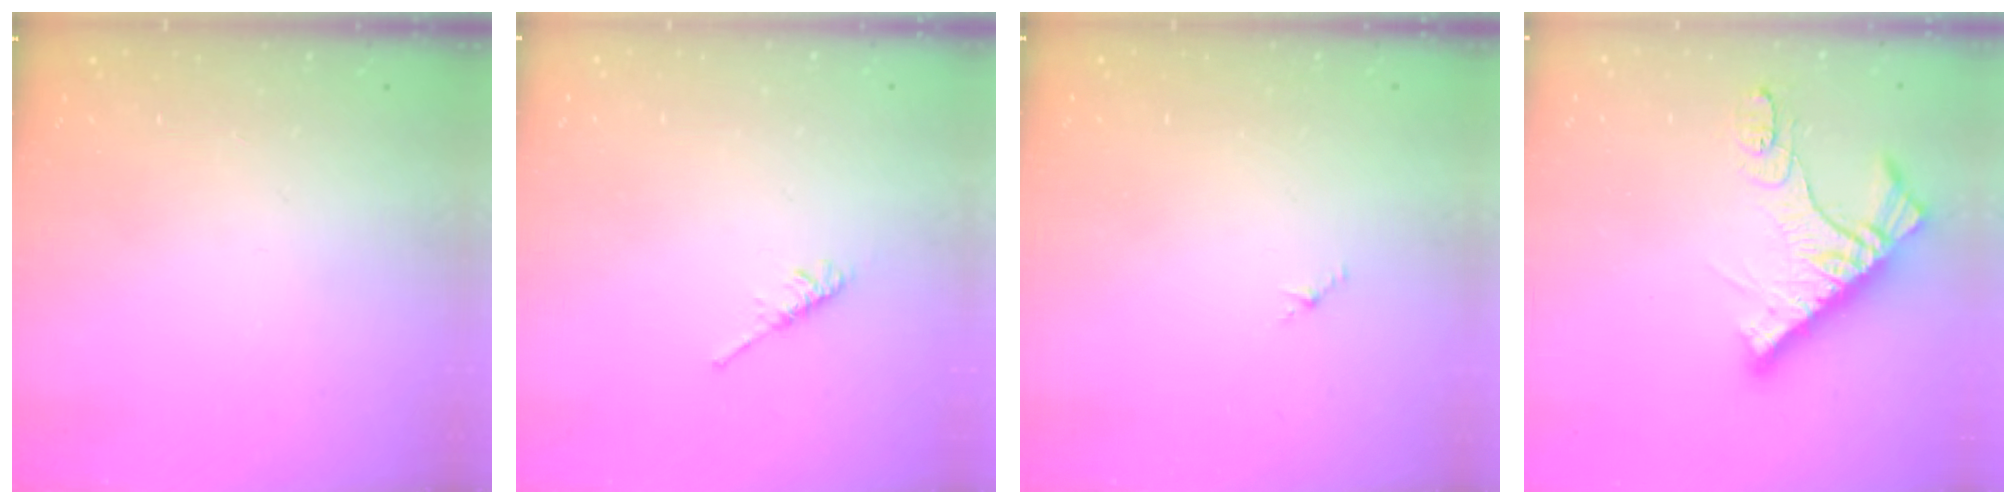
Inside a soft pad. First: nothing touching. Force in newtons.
{"total": 3.3, "press": 3.2, "slide": 0.5}
{"total": 1.2, "press": 1.1, "slide": 0.6}
{"total": 12.3, "press": 12.2, "slide": 1.2}